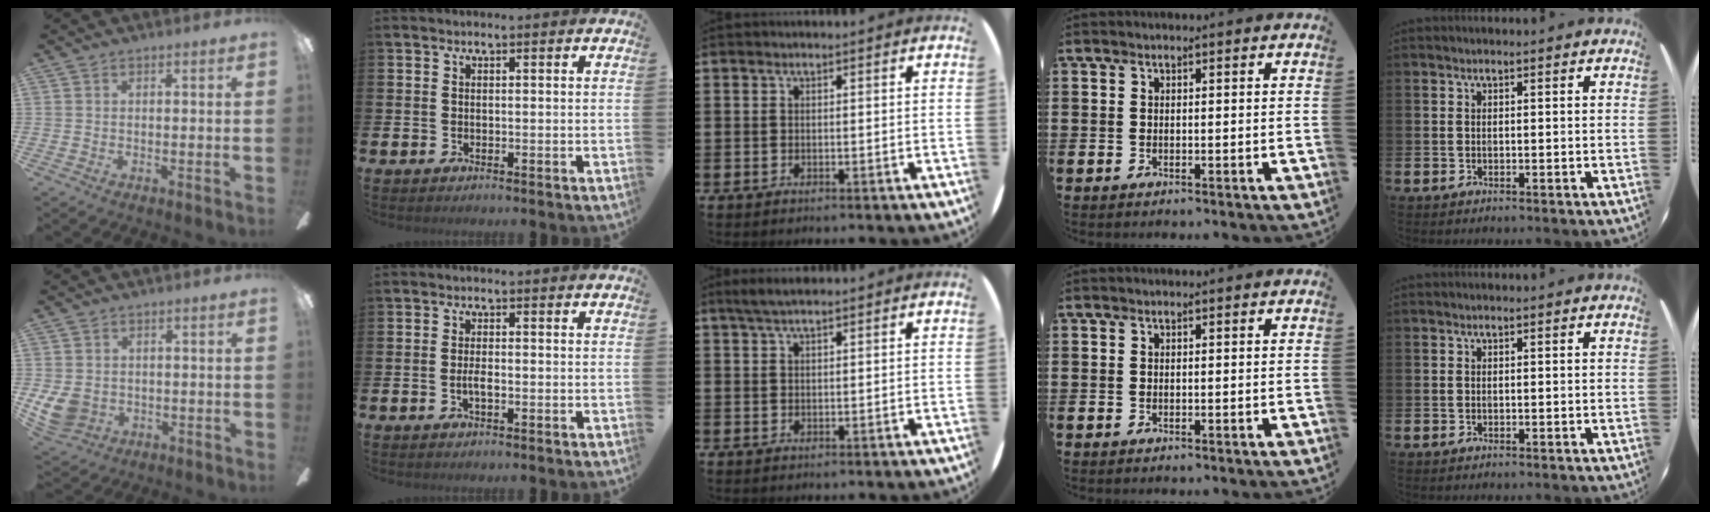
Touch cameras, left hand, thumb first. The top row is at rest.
{"thumb": {"total": 6.8, "force": [-0.2, 6.0, 3.0], "torque": [-0.068, 0.000, -0.004]}, "index": {"total": 1.8, "force": [-0.5, 0.6, 1.6], "torque": [-0.035, 0.003, -0.009]}, "middle": {"total": 2.1, "force": [1.6, 0.2, 1.2], "torque": [-0.026, 0.003, 0.030]}}